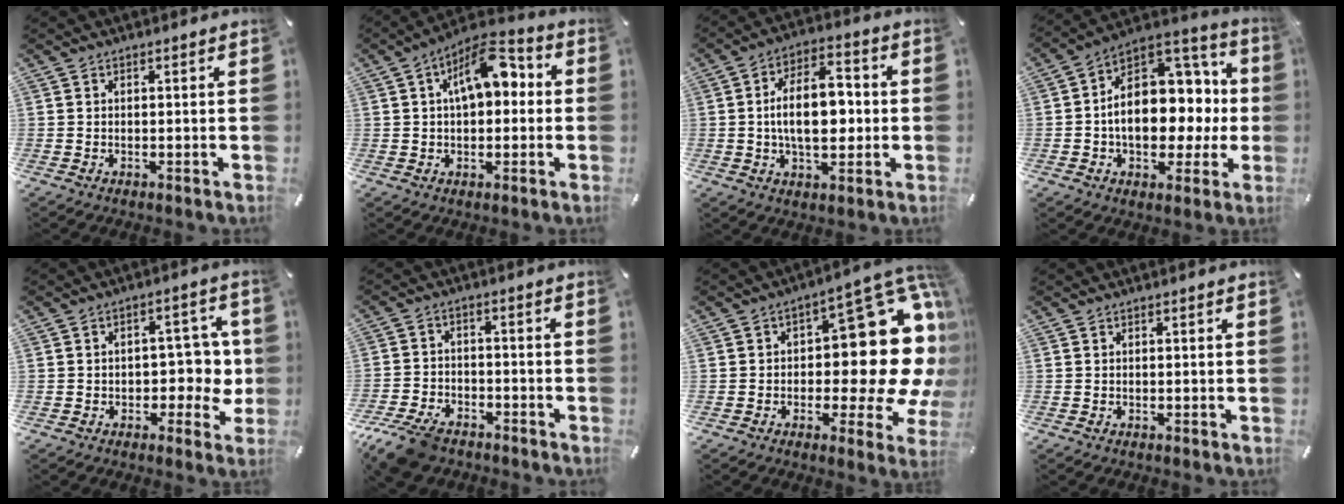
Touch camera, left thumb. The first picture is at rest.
{"total": 11.0, "force": [2.7, 6.2, 8.7], "torque": [-0.124, 0.000, 0.047]}
{"total": 13.5, "force": [-0.6, 8.0, 10.9], "torque": [-0.186, 0.005, -0.014]}
{"total": 17.0, "force": [-0.5, 12.4, 11.6], "torque": [-0.156, -0.009, -0.001]}
{"total": 8.1, "force": [-0.6, 6.0, 5.3], "torque": [-0.060, 0.008, -0.011]}
{"total": 9.1, "force": [-6.7, 4.8, 3.9], "torque": [-0.074, 0.035, -0.125]}
{"total": 25.1, "force": [2.9, 13.5, 21.0], "torque": [-0.258, -0.040, 0.059]}
{"total": 0.0}